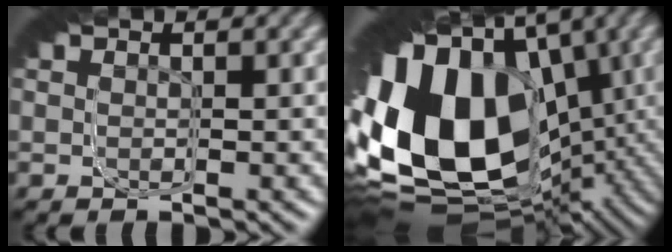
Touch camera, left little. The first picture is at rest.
{"total": 28.9, "force": [-5.1, 17.4, 22.5], "torque": [-0.331, -0.017, -0.070]}